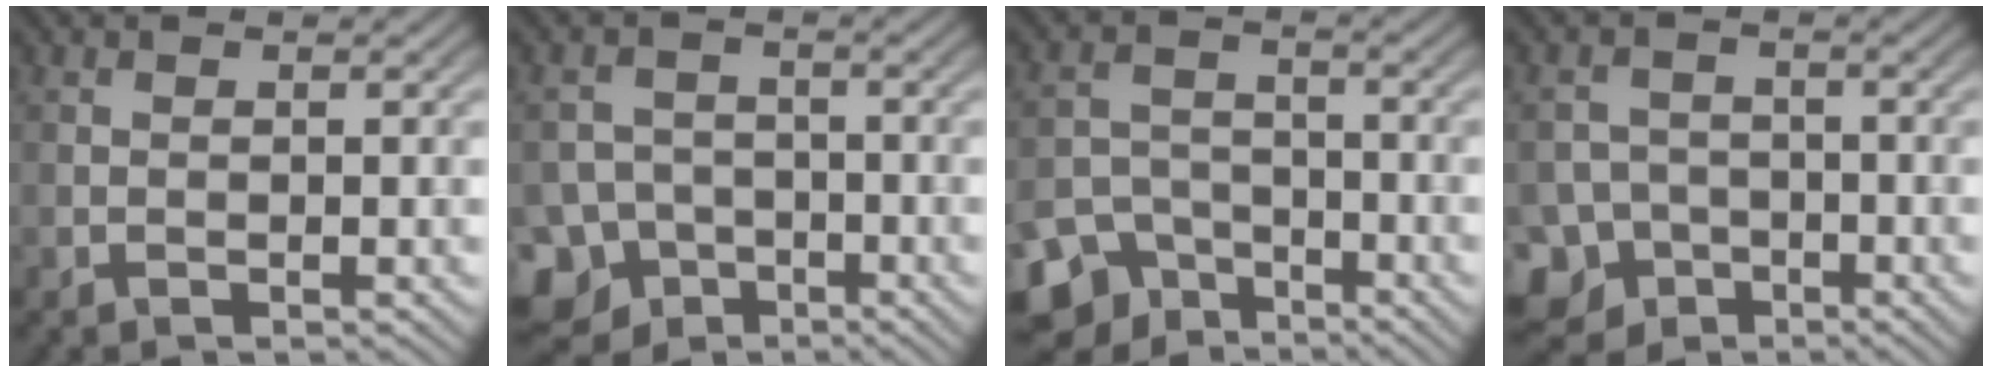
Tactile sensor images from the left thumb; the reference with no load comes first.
{"total": 10.8, "force": [-6.7, 8.2, 2.4], "torque": [-0.062, -0.034, -0.125]}
{"total": 8.7, "force": [-6.1, 5.6, 2.6], "torque": [-0.051, -0.020, -0.104]}
{"total": 9.1, "force": [-5.5, 6.9, 2.0], "torque": [-0.050, -0.029, -0.108]}